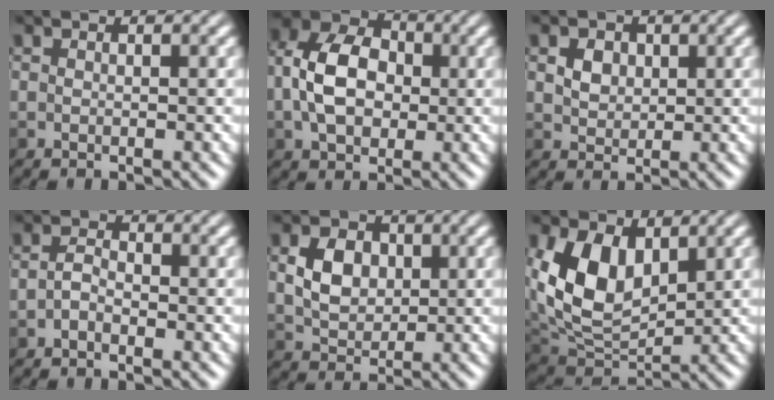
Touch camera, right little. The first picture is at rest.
{"total": 7.3, "force": [-0.1, 5.2, 5.1], "torque": [-0.104, 0.013, -0.012]}
{"total": 2.1, "force": [0.6, 1.6, 1.1], "torque": [-0.023, -0.002, 0.009]}
{"total": 1.5, "force": [-0.7, 0.8, 1.0], "torque": [-0.021, 0.004, -0.018]}
{"total": 4.0, "force": [0.7, 3.0, 2.6], "torque": [-0.054, 0.001, 0.011]}
{"total": 8.4, "force": [2.2, 5.3, 6.1], "torque": [-0.129, -0.009, 0.042]}